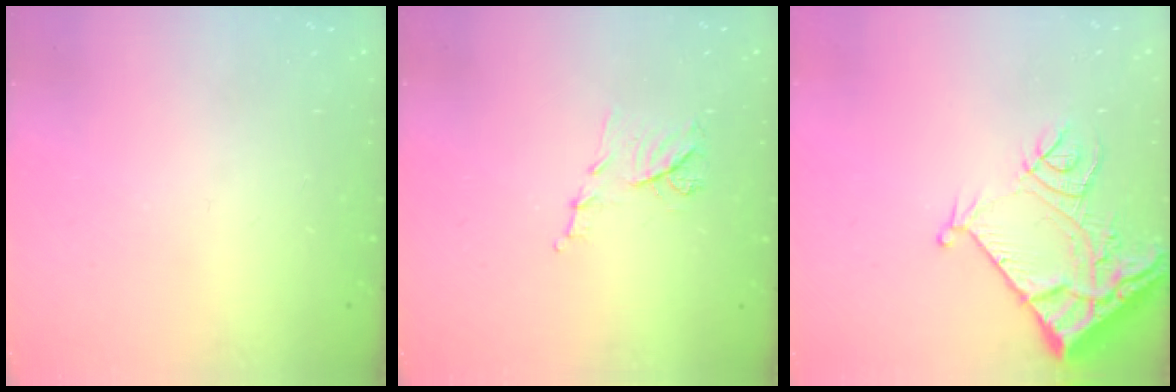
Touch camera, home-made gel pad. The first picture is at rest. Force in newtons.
{"total": 7.3, "press": 7.2, "slide": 0.9}
{"total": 12.6, "press": 12.5, "slide": 1.5}